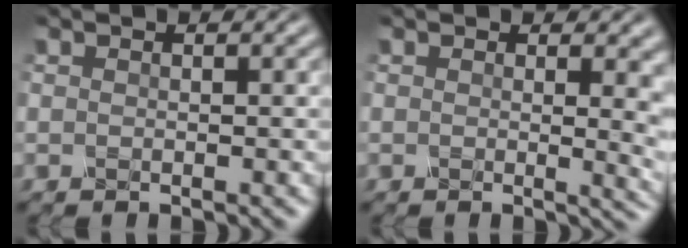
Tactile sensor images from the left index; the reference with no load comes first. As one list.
[{"total": 4.5, "force": [0.8, 2.1, 4.0], "torque": [-0.024, -0.009, 0.016]}]